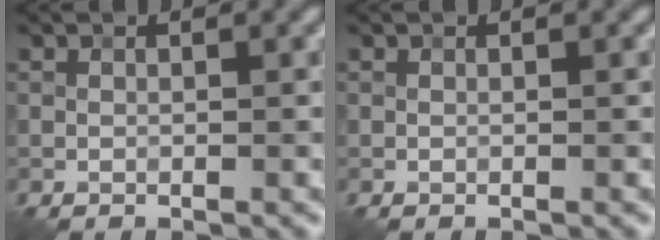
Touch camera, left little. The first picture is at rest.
{"total": 0.0}